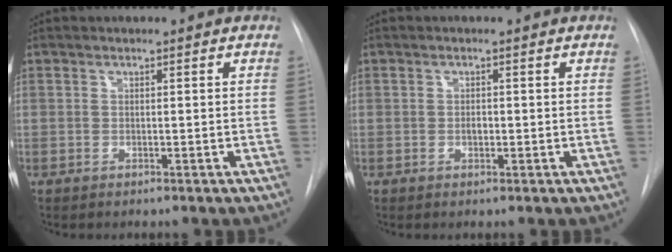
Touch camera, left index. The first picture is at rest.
{"total": 0.9, "force": [-0.1, 0.6, 0.7], "torque": [-0.013, 0.001, -0.002]}